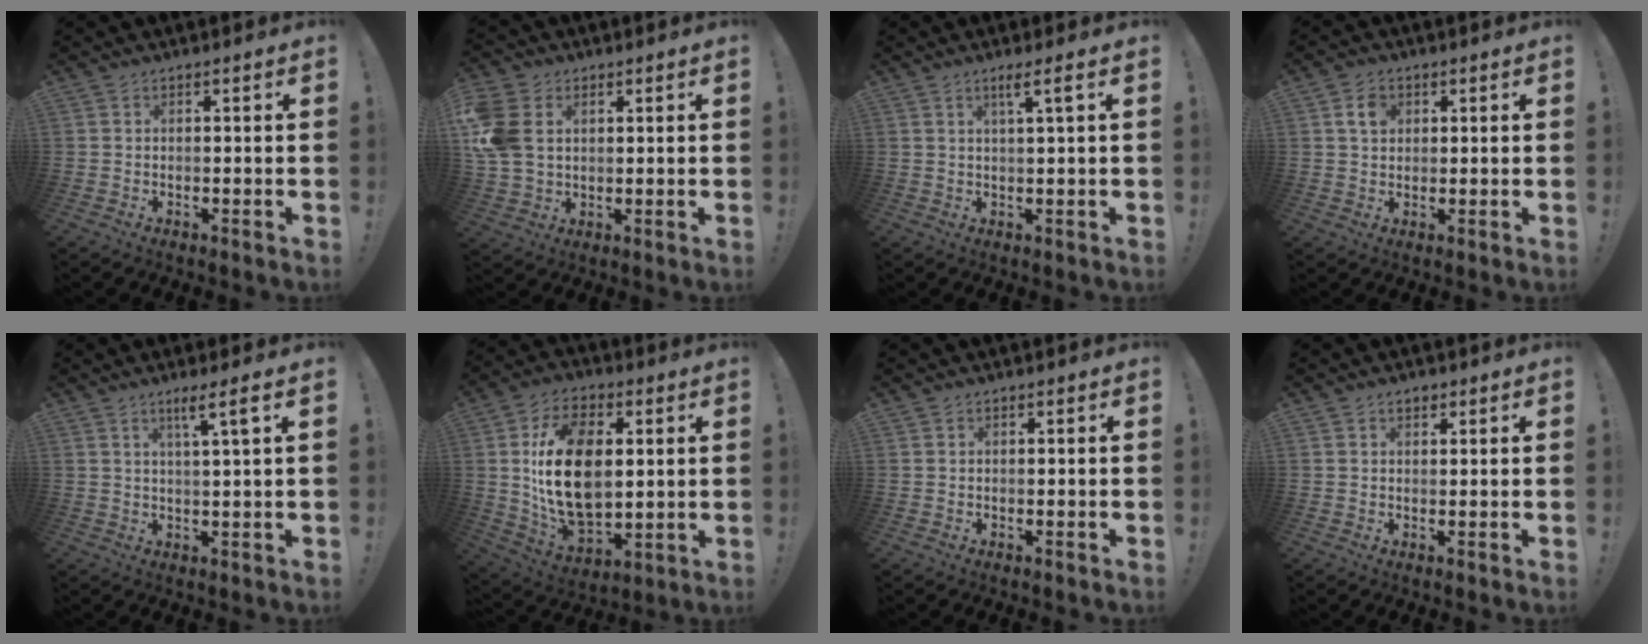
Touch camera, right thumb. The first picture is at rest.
{"total": 12.3, "force": [3.1, 9.2, 7.6], "torque": [-0.164, -0.002, 0.063]}
{"total": 4.3, "force": [1.8, -0.4, 3.9], "torque": [-0.059, -0.004, 0.023]}
{"total": 4.8, "force": [1.7, 3.6, 2.7], "torque": [-0.038, 0.000, 0.029]}
{"total": 5.6, "force": [2.7, -0.2, 4.9], "torque": [-0.074, -0.007, 0.035]}
{"total": 21.3, "force": [3.2, 13.6, 16.0], "torque": [-0.302, -0.007, 0.058]}
{"total": 0.0}
{"total": 1.6, "force": [1.0, 1.0, 0.6], "torque": [-0.004, -0.001, 0.017]}